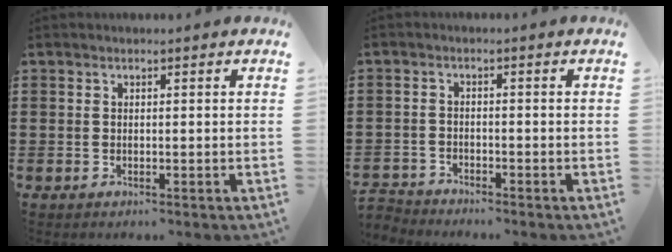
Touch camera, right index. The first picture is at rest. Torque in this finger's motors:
{"motor_torque": [-1.00, 1.14, -1.05, -0.21]}